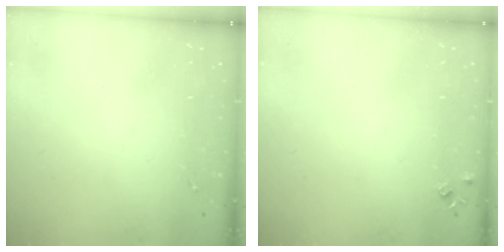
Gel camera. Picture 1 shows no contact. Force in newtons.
{"total": 4.3, "press": 4.3, "slide": 0.7}